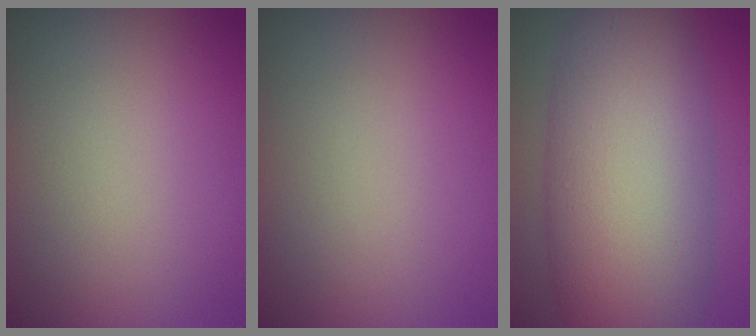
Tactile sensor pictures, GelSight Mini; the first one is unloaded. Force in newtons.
{"total": 0.0}
{"total": 12.3, "press": 12.3, "slide": 0.2}